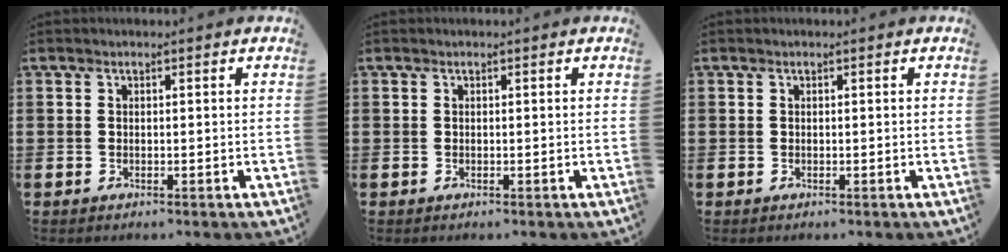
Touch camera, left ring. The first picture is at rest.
{"total": 0.0}
{"total": 0.0}